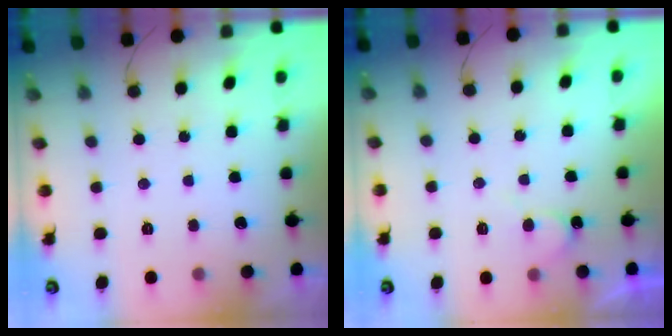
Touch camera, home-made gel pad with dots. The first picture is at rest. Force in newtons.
{"total": 7.6, "press": 7.6, "slide": 0.5}